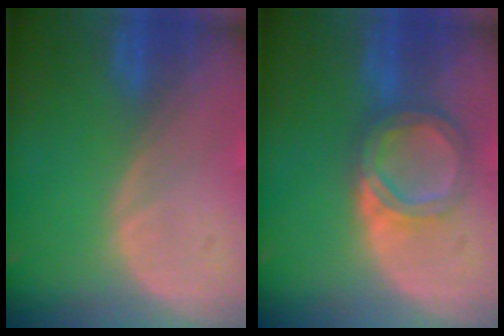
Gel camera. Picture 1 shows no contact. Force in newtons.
{"total": 5.6, "press": 5.2, "slide": 1.9}